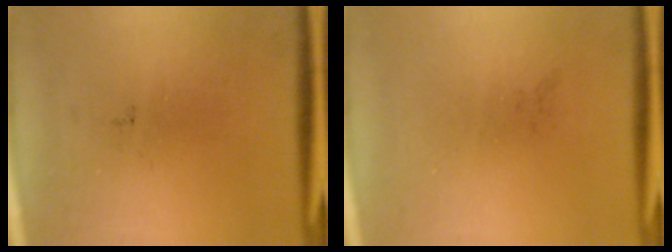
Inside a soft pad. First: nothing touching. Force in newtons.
{"total": 0.0}